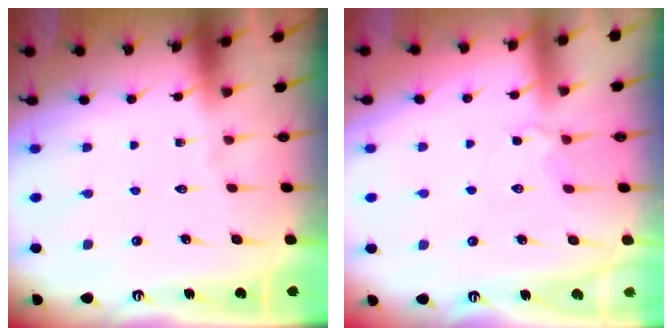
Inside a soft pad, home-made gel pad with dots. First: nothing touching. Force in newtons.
{"total": 3.7, "press": 3.6, "slide": 0.6}